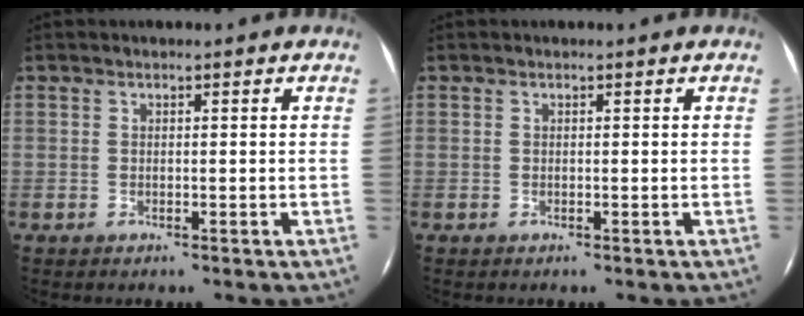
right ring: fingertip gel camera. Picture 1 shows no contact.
{"total": 0.0}